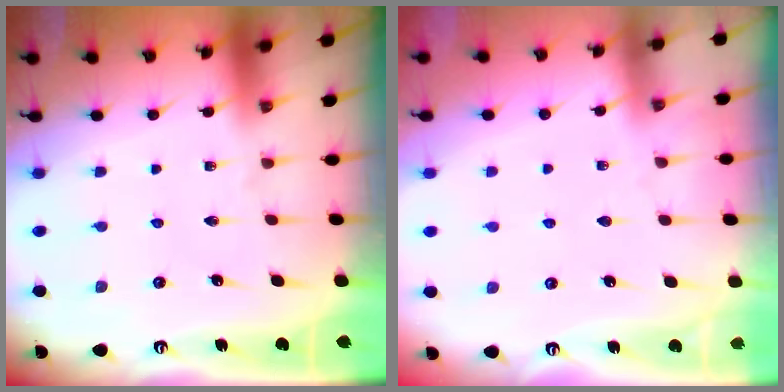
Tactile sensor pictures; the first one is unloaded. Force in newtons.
{"total": 3.7, "press": 3.6, "slide": 0.6}